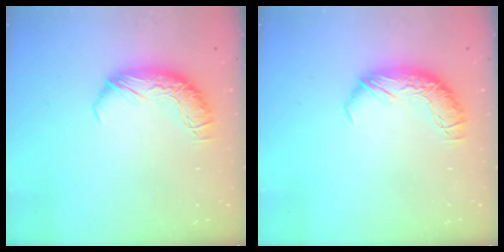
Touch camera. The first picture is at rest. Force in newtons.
{"total": 0.0}